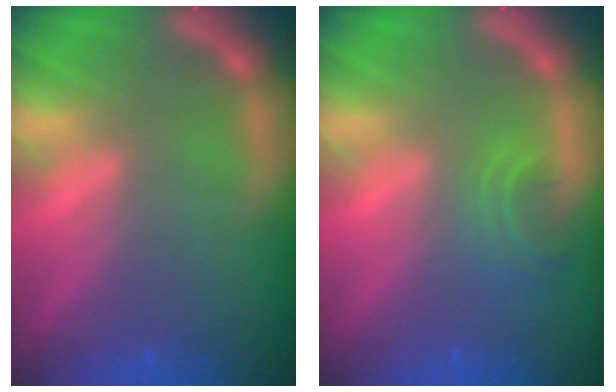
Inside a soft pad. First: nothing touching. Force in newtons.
{"total": 2.4}